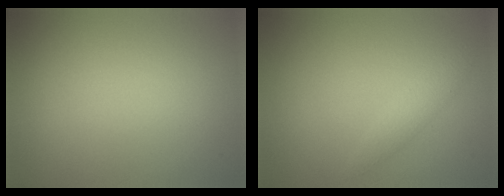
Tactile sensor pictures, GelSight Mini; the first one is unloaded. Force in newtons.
{"total": 1.5, "press": 1.5, "slide": 0.1}